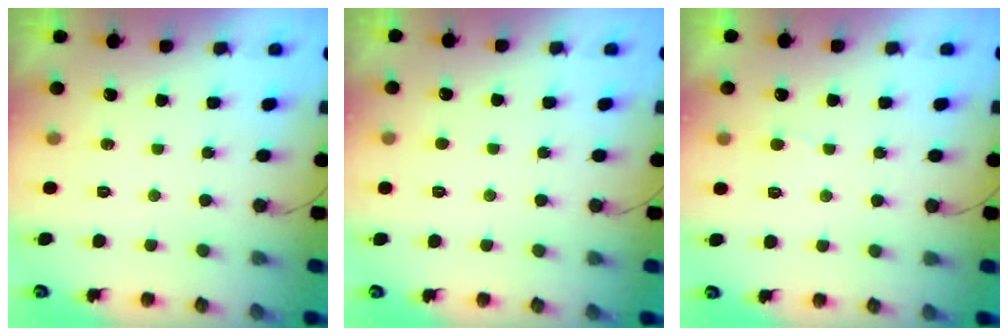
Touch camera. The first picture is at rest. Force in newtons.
{"total": 2.5, "press": 2.4, "slide": 0.3}
{"total": 2.5, "press": 2.5, "slide": 0.1}